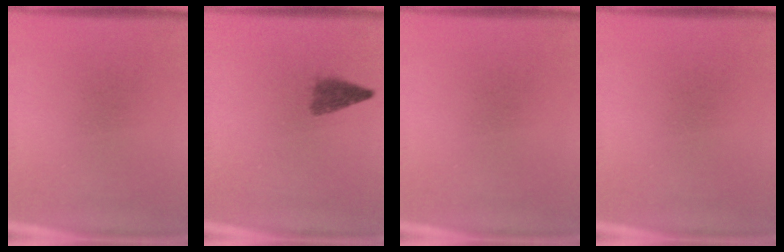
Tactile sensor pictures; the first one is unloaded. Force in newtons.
{"total": 2.8}
{"total": 0.0}
{"total": 0.0}